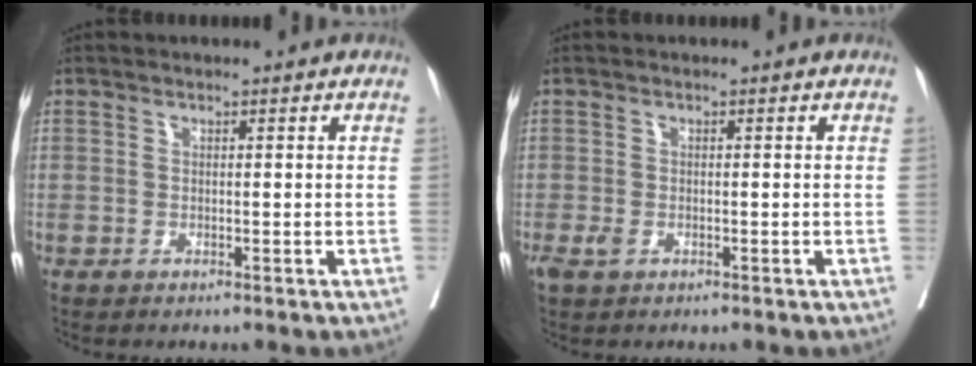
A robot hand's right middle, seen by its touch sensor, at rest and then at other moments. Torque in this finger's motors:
{"motor_torque": [0.66, -0.39, 0.12, 0.06]}